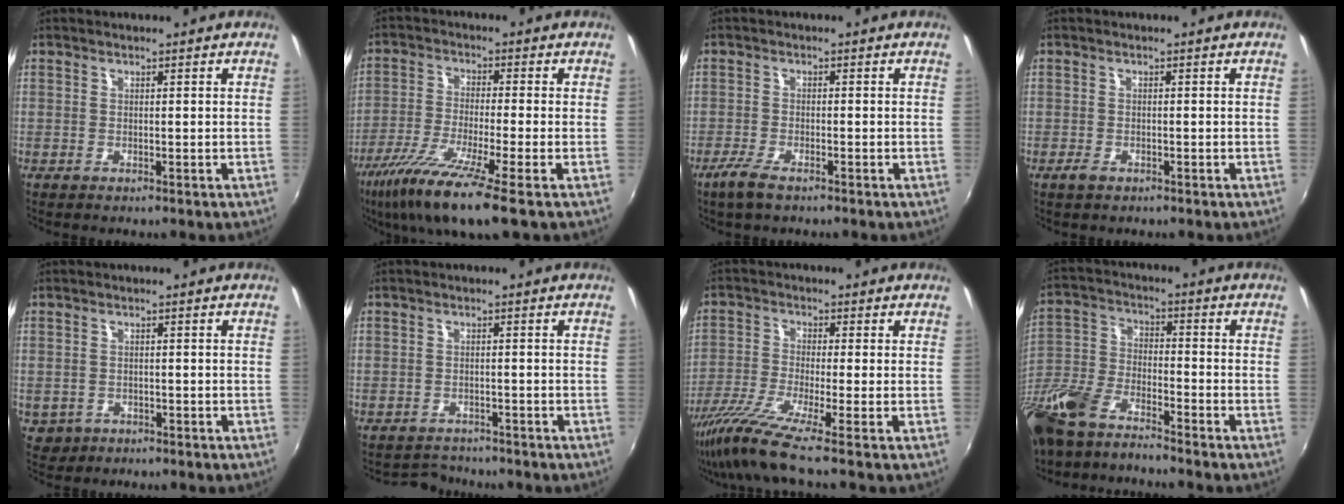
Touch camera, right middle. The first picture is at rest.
{"total": 13.0, "force": [-8.0, 0.7, 10.2], "torque": [-0.216, -0.041, -0.147]}
{"total": 3.7, "force": [-2.6, 0.8, 2.5], "torque": [-0.065, -0.007, -0.052]}
{"total": 1.4, "force": [-1.0, 0.7, 0.8], "torque": [-0.015, -0.002, -0.018]}
{"total": 3.7, "force": [-1.1, 3.3, 1.5], "torque": [-0.038, -0.004, -0.008]}
{"total": 3.0, "force": [-2.7, 1.1, -0.5], "torque": [-0.005, 0.004, -0.048]}
{"total": 7.9, "force": [-5.9, -1.7, 5.0], "torque": [-0.111, -0.026, -0.119]}
{"total": 14.8, "force": [-11.2, 5.0, 8.3], "torque": [-0.195, -0.016, -0.225]}